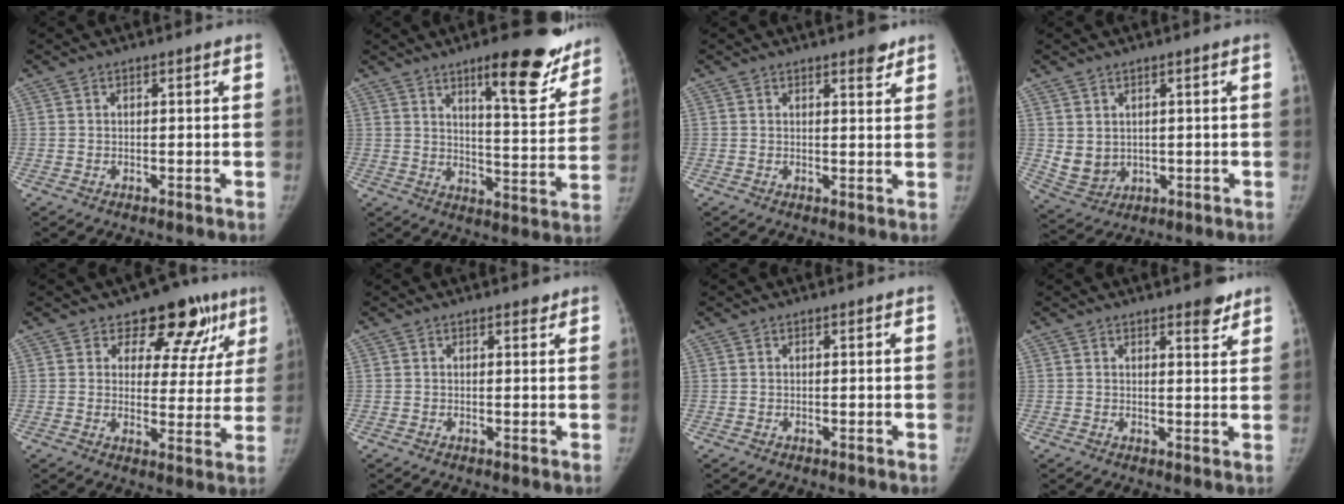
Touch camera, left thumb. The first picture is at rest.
{"total": 17.1, "force": [11.3, 4.5, 11.9], "torque": [-0.111, -0.072, 0.161]}
{"total": 3.0, "force": [2.2, 1.0, 1.8], "torque": [-0.012, -0.014, 0.027]}
{"total": 5.6, "force": [1.0, 4.6, 3.0], "torque": [-0.043, -0.015, 0.039]}
{"total": 12.6, "force": [8.1, 7.7, 5.8], "torque": [-0.009, -0.033, 0.096]}
{"total": 1.0, "force": [0.8, 0.5, 0.3], "torque": [0.003, -0.005, 0.006]}
{"total": 0.0}
{"total": 3.8, "force": [2.8, 1.3, 2.2], "torque": [-0.014, -0.018, 0.035]}